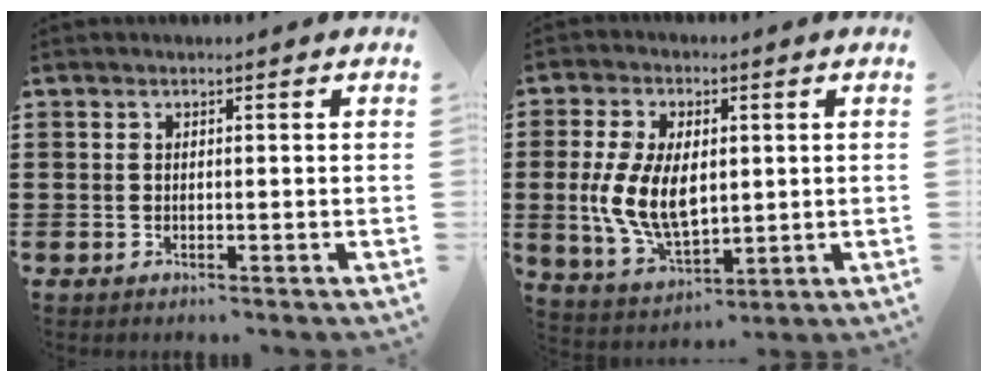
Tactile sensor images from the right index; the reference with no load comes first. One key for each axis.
{"total": 10.2, "fx": 0.2, "fy": 5.7, "fz": 8.4, "tx": -0.196, "ty": 0.002, "tz": 0.000}